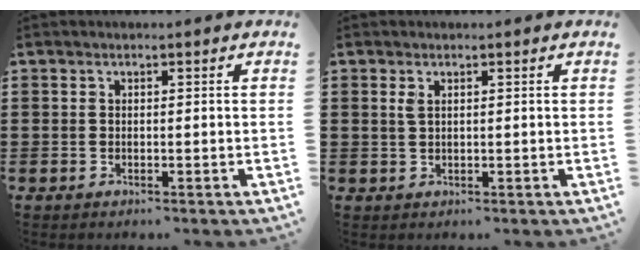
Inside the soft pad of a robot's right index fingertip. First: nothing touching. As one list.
[{"total": 1.4, "force": [0.5, 0.6, 1.1], "torque": [-0.025, 0.004, 0.009]}]